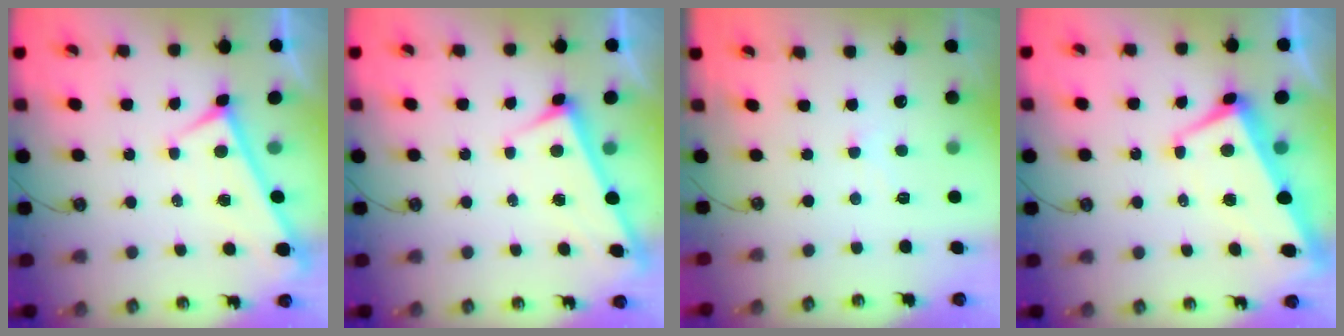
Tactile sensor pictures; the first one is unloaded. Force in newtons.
{"total": 2.9, "press": 2.9, "slide": 0.1}
{"total": 1.1, "press": 1.0, "slide": 0.4}
{"total": 1.8, "press": 1.1, "slide": 1.3}